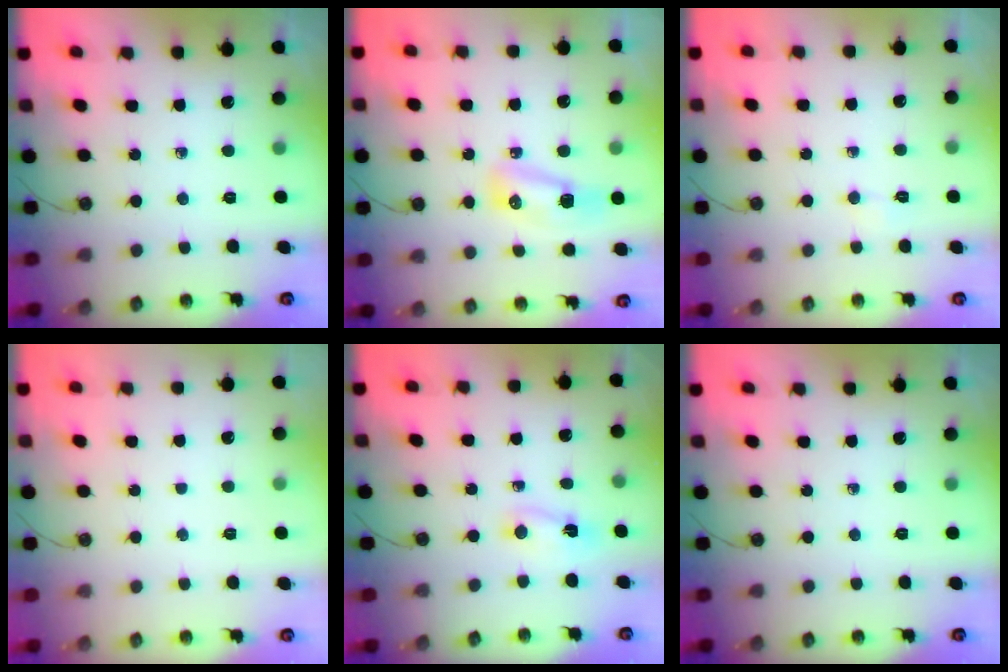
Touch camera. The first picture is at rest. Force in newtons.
{"total": 8.0, "press": 7.8, "slide": 1.6}
{"total": 2.6, "press": 2.5, "slide": 0.5}
{"total": 1.0, "press": 1.0, "slide": 0.0}
{"total": 2.4, "press": 2.3, "slide": 0.4}
{"total": 0.0}